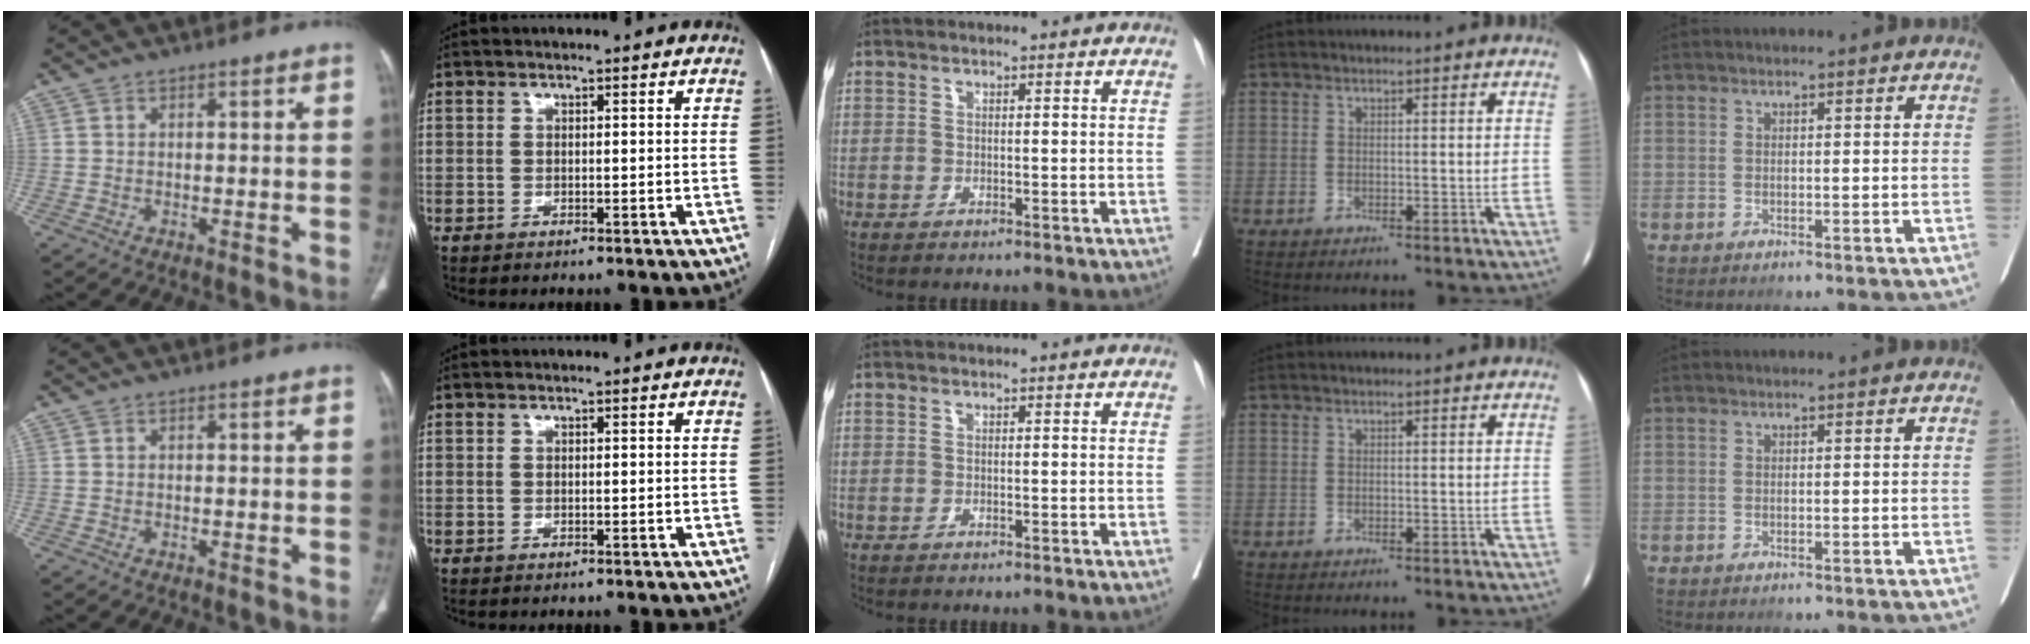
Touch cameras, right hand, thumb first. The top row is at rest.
{}